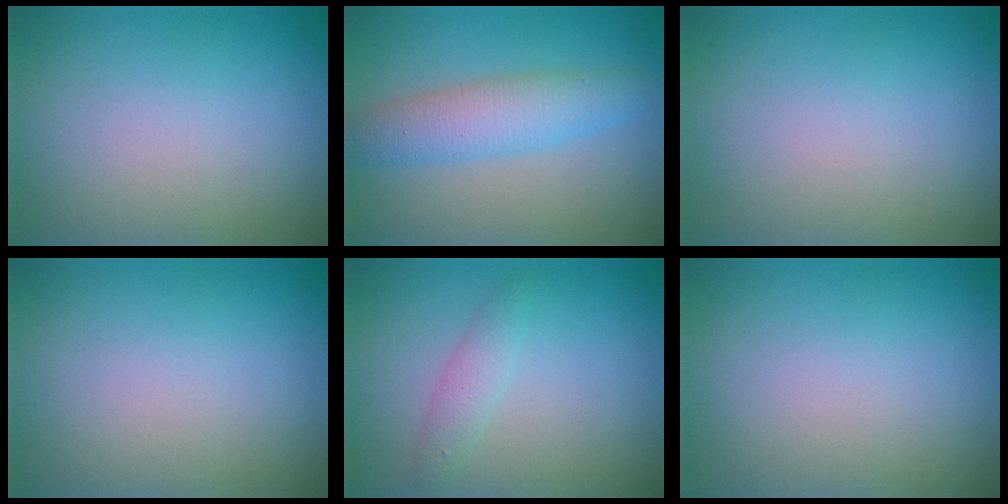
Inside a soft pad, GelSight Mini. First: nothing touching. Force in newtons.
{"total": 4.3, "press": 4.3, "slide": 0.1}
{"total": 0.0}
{"total": 0.0}
{"total": 1.6, "press": 1.6, "slide": 0.1}
{"total": 0.0}